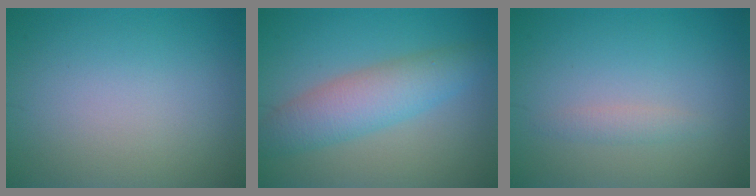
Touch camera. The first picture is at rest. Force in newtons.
{"total": 5.0, "press": 5.0, "slide": 0.1}
{"total": 1.1, "press": 1.1, "slide": 0.1}